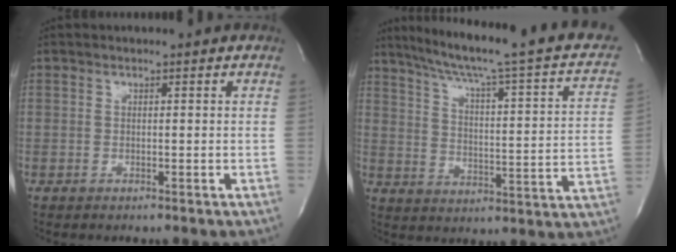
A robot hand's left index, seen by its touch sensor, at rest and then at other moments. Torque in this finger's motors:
{"motor_torque": [-0.60, -0.71, 0.14, 0.03]}